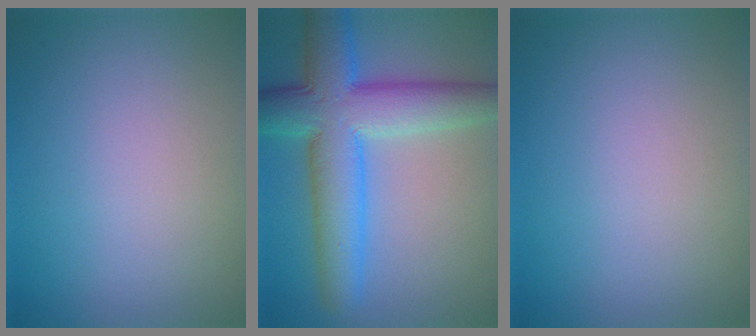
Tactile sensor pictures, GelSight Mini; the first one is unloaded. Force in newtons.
{"total": 9.3, "press": 9.3, "slide": 0.3}
{"total": 0.0}